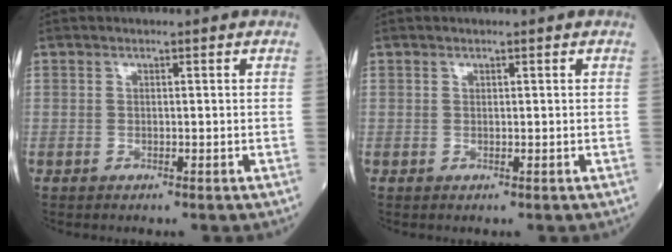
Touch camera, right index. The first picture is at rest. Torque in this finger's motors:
{"motor_torque": [0.01, -0.06, -0.02, -0.01]}